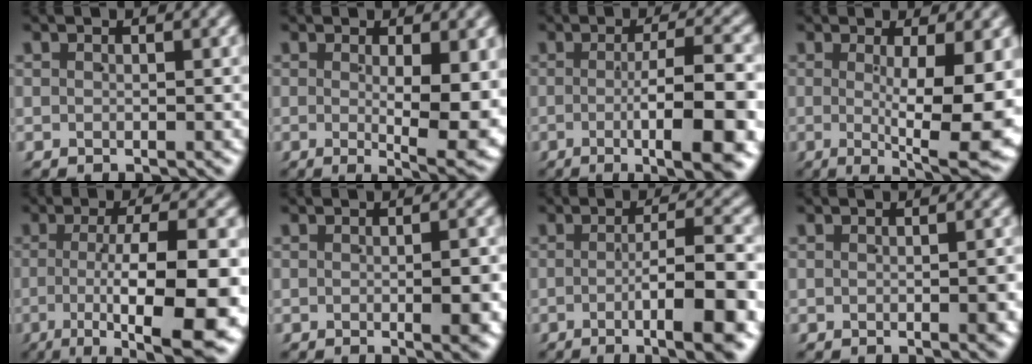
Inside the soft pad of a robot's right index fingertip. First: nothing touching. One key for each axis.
{"total": 7.2, "fx": -0.7, "fy": 1.0, "fz": 7.1, "tx": -0.084, "ty": -0.011, "tz": -0.004}
{"total": 9.1, "fx": -3.0, "fy": 1.2, "fz": 8.4, "tx": -0.108, "ty": 0.005, "tz": -0.047}
{"total": 8.8, "fx": -0.4, "fy": 1.4, "fz": 8.7, "tx": -0.108, "ty": -0.006, "tz": 0.001}
{"total": 10.8, "fx": -3.1, "fy": 2.9, "fz": 9.9, "tx": -0.143, "ty": -0.014, "tz": -0.037}
{"total": 2.4, "fx": -0.4, "fy": 0.1, "fz": 2.4, "tx": -0.026, "ty": 0.003, "tz": -0.009}
{"total": 8.2, "fx": -3.3, "fy": 1.2, "fz": 7.4, "tx": -0.097, "ty": 0.006, "tz": -0.050}
{"total": 1.3, "fx": -0.3, "fy": 0.1, "fz": 1.2, "tx": -0.010, "ty": 0.005, "tz": -0.006}